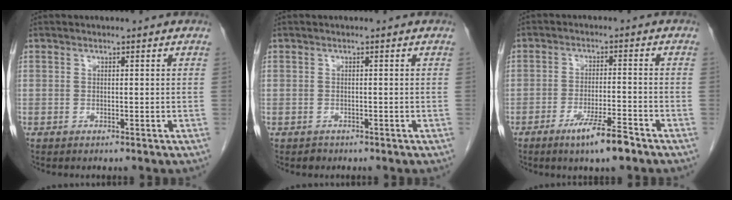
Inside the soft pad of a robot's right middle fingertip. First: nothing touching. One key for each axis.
{"total": 0.8, "fx": -0.6, "fy": 0.5, "fz": -0.1, "tx": -0.004, "ty": 0.002, "tz": -0.011}
{"total": 6.5, "fx": -4.5, "fy": 0.3, "fz": 4.8, "tx": -0.084, "ty": -0.009, "tz": -0.077}